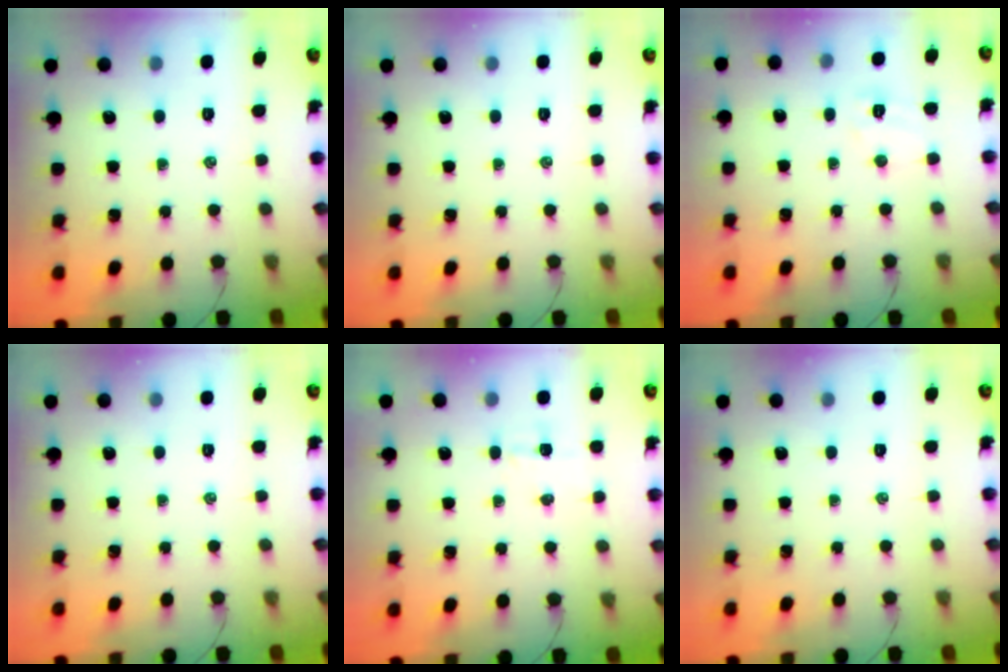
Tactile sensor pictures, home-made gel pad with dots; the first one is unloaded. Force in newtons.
{"total": 0.0}
{"total": 6.7, "press": 6.6, "slide": 1.1}
{"total": 0.0}
{"total": 3.5, "press": 3.4, "slide": 0.8}
{"total": 0.0}